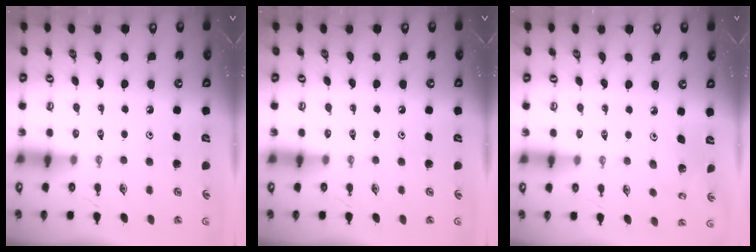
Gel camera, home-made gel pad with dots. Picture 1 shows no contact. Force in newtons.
{"total": 0.0}
{"total": 2.9, "press": 2.9, "slide": 0.2}